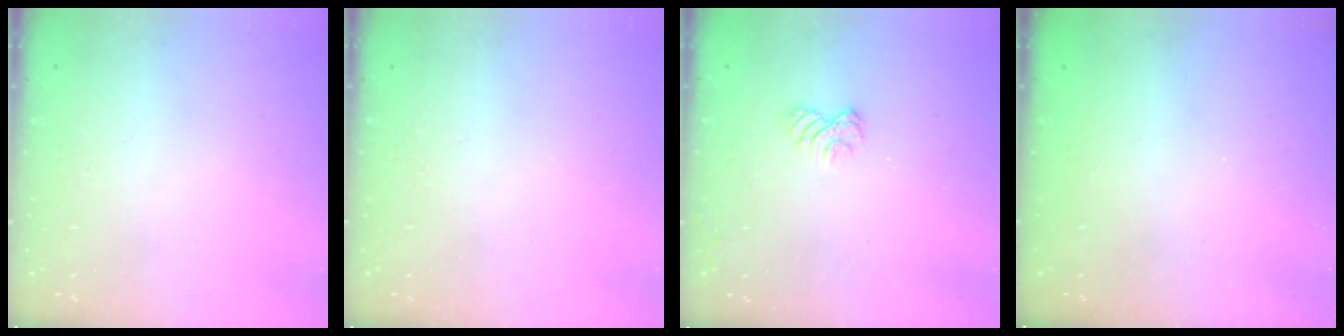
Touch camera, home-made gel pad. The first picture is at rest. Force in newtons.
{"total": 0.0}
{"total": 3.3, "press": 3.1, "slide": 1.3}
{"total": 2.3, "press": 2.2, "slide": 0.8}